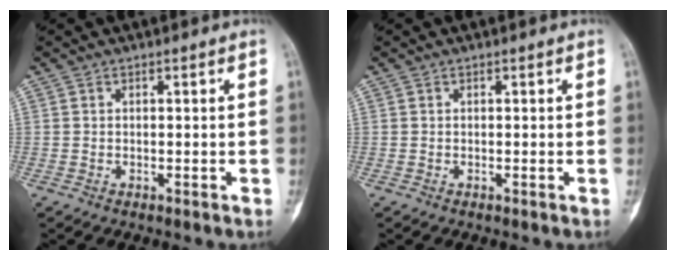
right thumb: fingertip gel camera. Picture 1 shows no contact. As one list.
[{"total": 0.0}]